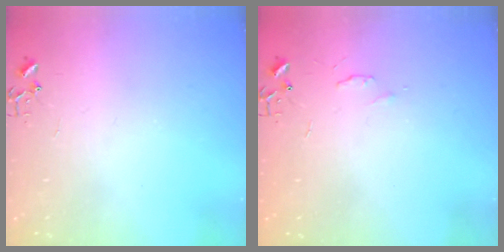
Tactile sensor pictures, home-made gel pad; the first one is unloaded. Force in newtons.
{"total": 4.1, "press": 4.1, "slide": 0.7}